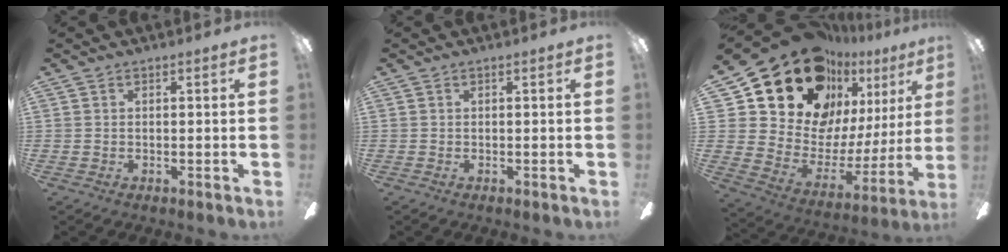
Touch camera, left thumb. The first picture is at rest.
{"total": 0.0}
{"total": 22.8, "force": [16.8, 12.1, 9.5], "torque": [-0.194, -0.125, 0.318]}